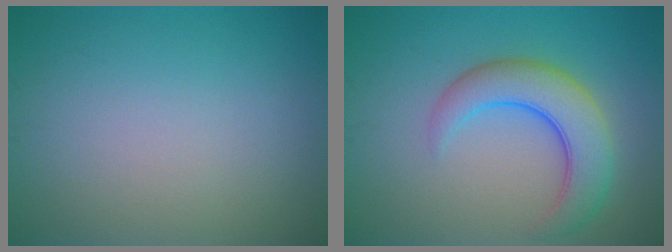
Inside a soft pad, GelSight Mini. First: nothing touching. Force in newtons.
{"total": 5.8, "press": 5.8, "slide": 0.4}